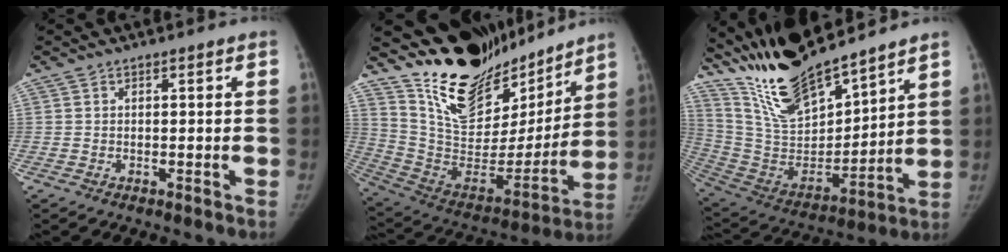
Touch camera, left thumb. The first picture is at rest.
{"total": 24.5, "force": [20.6, 9.6, 9.3], "torque": [-0.119, -0.120, 0.345]}
{"total": 20.1, "force": [17.2, 4.6, 9.3], "torque": [-0.135, -0.101, 0.332]}